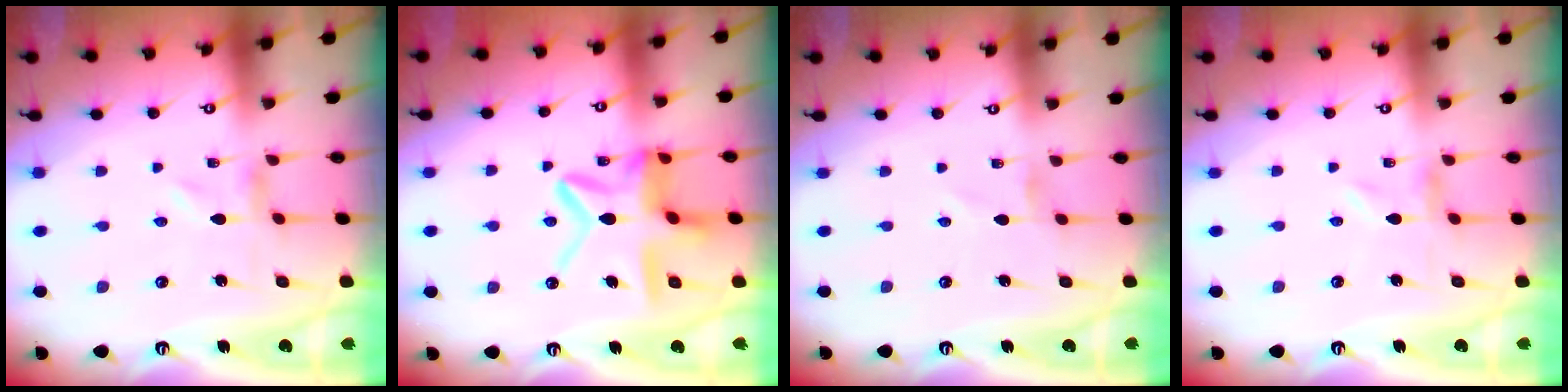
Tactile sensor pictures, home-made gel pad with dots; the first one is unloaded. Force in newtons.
{"total": 13.9, "press": 13.8, "slide": 0.9}
{"total": 0.0}
{"total": 0.0}